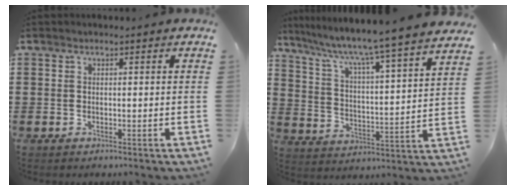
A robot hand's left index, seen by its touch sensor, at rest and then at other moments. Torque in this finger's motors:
{"motor_torque": [0.17, -0.18, 0.15, 0.00]}